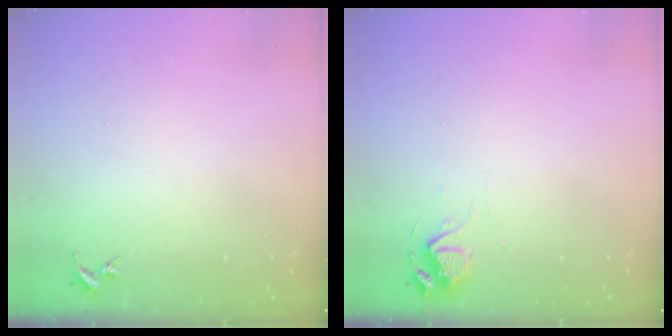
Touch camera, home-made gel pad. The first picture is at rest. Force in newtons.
{"total": 5.8, "press": 5.8, "slide": 0.6}